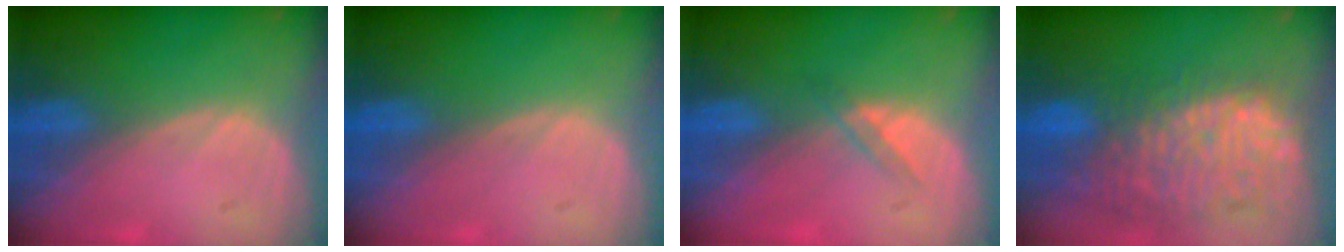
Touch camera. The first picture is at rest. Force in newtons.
{"total": 0.0}
{"total": 1.9, "press": 1.7, "slide": 1.0}
{"total": 13.2, "press": 11.3, "slide": 6.9}